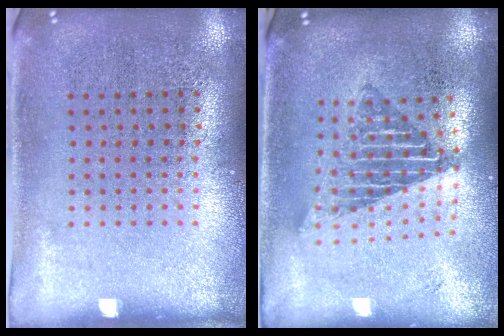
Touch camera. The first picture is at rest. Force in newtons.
{"total": 1.7, "press": 1.4, "slide": 0.9}